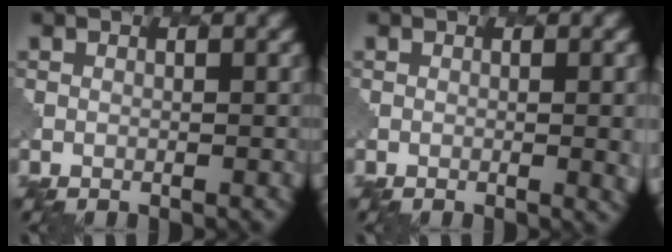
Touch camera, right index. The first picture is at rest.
{"total": 2.5, "force": [-0.1, 0.7, 2.4], "torque": [-0.028, -0.002, -0.001]}